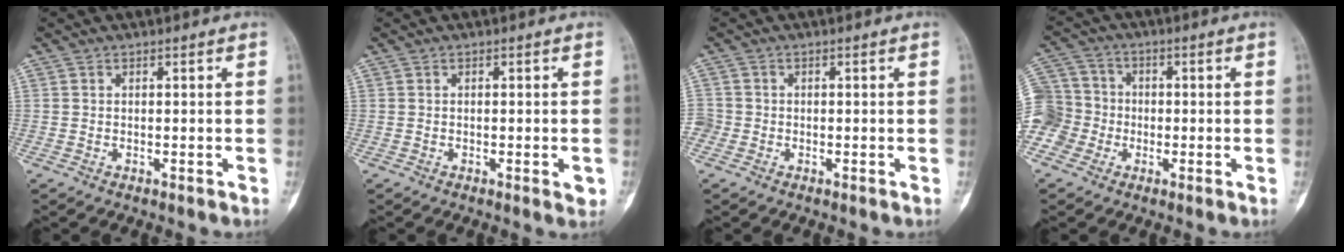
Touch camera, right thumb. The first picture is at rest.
{"total": 2.1, "force": [-0.6, 0.6, 1.9], "torque": [-0.025, -0.004, -0.006]}
{"total": 2.6, "force": [-0.8, 2.4, 0.4], "torque": [0.003, 0.009, -0.024]}
{"total": 13.1, "force": [-3.5, 11.9, 4.1], "torque": [-0.095, 0.048, -0.067]}